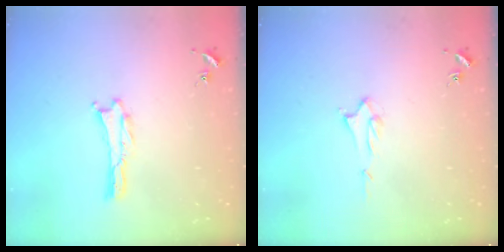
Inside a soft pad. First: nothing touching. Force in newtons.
{"total": 1.4, "press": 1.4, "slide": 0.2}